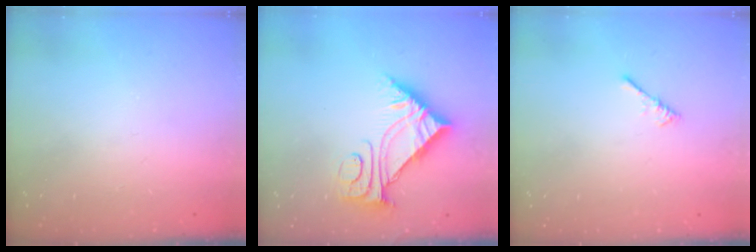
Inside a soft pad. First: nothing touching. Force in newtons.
{"total": 9.0, "press": 8.9, "slide": 0.9}
{"total": 0.0}